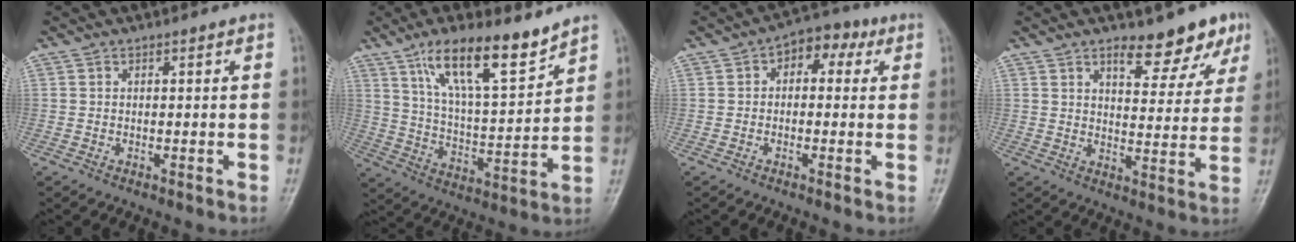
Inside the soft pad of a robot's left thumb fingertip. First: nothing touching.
{"total": 14.9, "force": [10.0, 4.2, 10.3], "torque": [-0.158, -0.055, 0.186]}
{"total": 6.5, "force": [1.8, 4.2, 4.6], "torque": [-0.028, 0.022, 0.012]}
{"total": 9.8, "force": [6.7, 4.0, 6.0], "torque": [-0.041, -0.040, 0.093]}